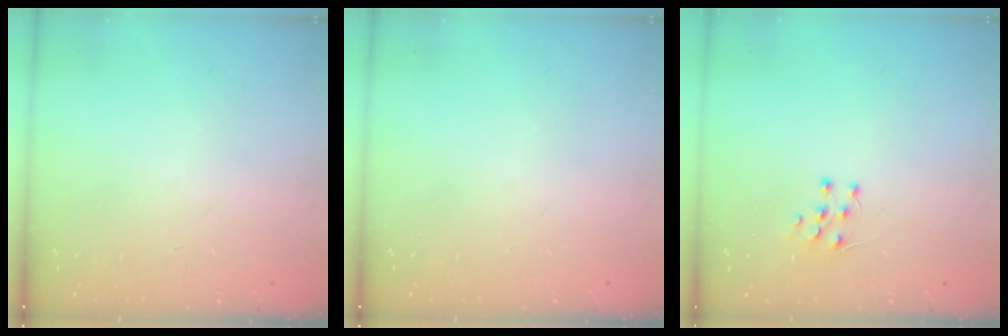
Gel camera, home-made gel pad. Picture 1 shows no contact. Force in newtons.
{"total": 0.0}
{"total": 4.7, "press": 4.7, "slide": 0.3}